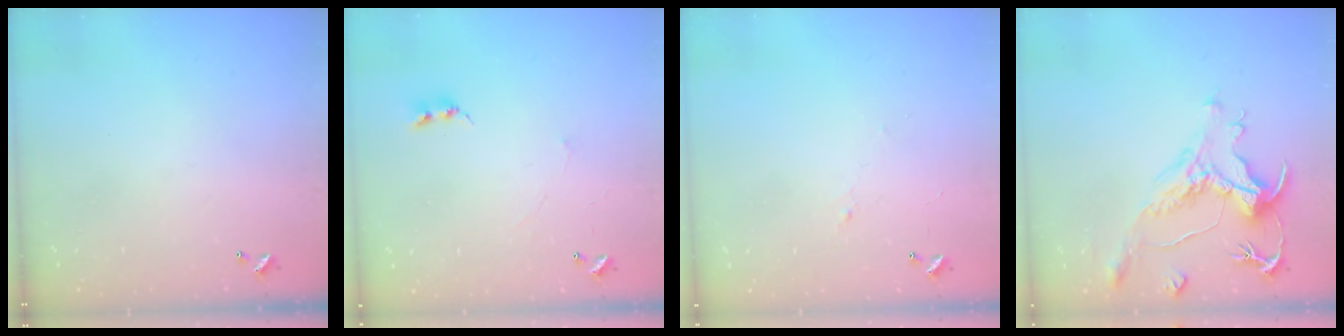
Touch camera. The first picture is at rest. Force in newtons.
{"total": 1.2, "press": 1.1, "slide": 0.4}
{"total": 1.2, "press": 1.1, "slide": 0.5}
{"total": 1.4, "press": 0.7, "slide": 1.2}